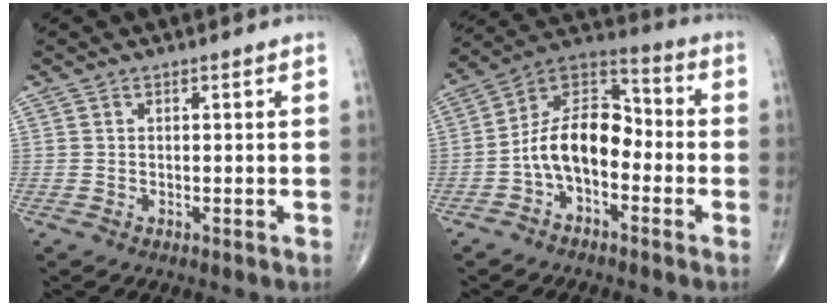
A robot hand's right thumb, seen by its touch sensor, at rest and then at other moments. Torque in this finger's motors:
{"motor_torque": [1.69, 1.68, 1.41, -0.34, 0.12]}